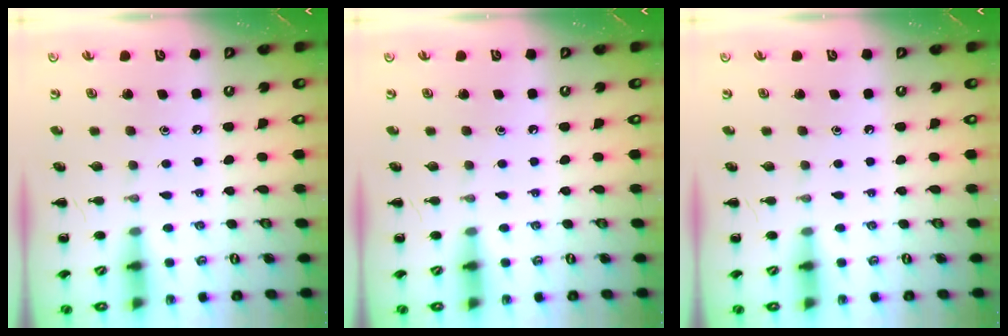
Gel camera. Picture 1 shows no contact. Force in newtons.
{"total": 0.0}
{"total": 0.0}